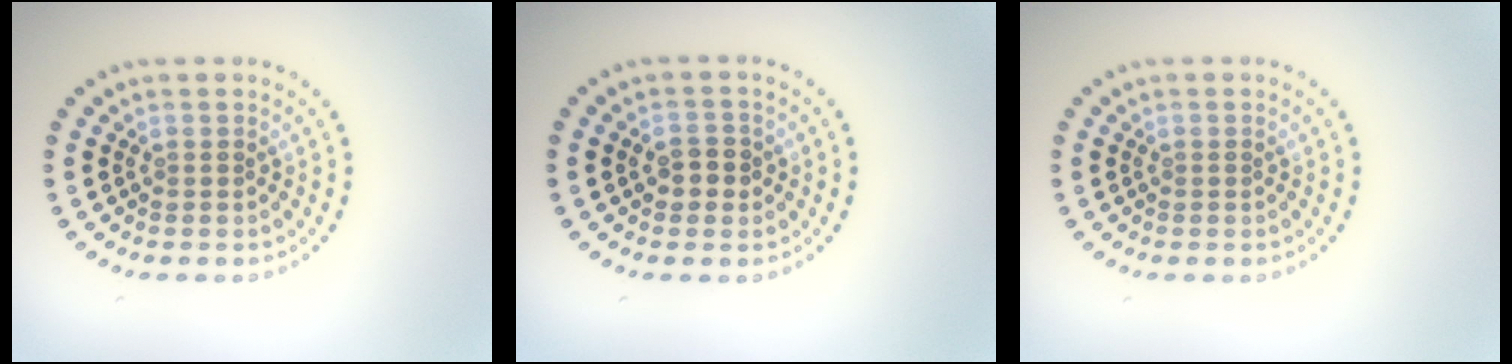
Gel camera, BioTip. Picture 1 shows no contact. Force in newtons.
{"total": 1.9, "press": 1.8, "slide": 0.4}
{"total": 0.0}